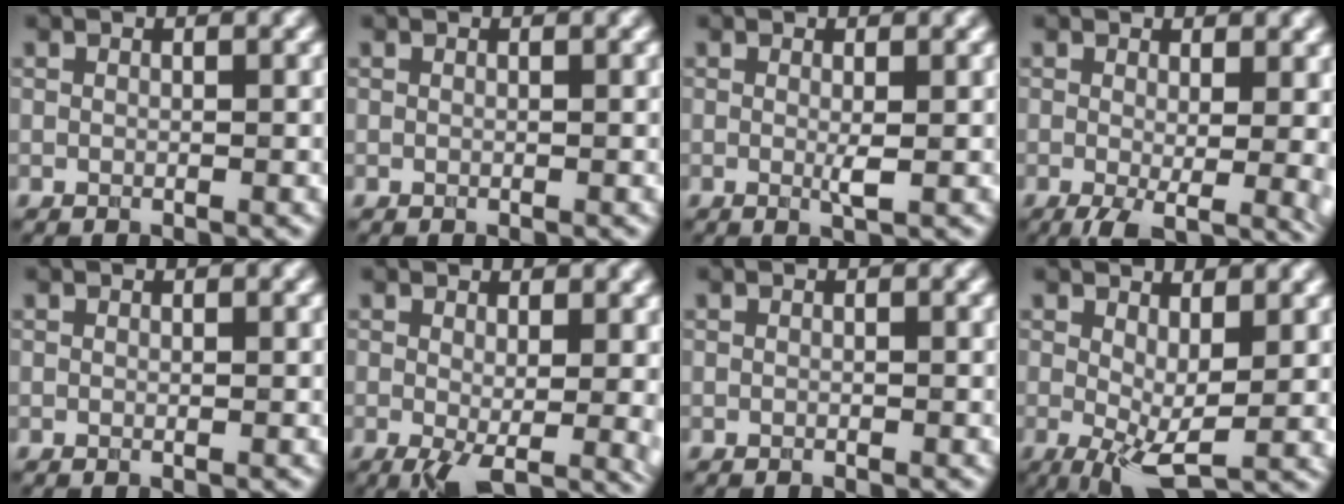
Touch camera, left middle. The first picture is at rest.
{"total": 0.0}
{"total": 1.2, "force": [0.0, 0.1, 1.2], "torque": [-0.023, -0.004, -0.002]}
{"total": 6.2, "force": [-1.1, 2.7, 5.5], "torque": [-0.089, -0.024, -0.005]}
{"total": 0.0}
{"total": 5.7, "force": [-0.6, 2.4, 5.1], "torque": [-0.088, -0.021, 0.000]}
{"total": 0.0}
{"total": 5.6, "force": [0.5, 2.2, 5.2], "torque": [-0.098, -0.012, 0.010]}